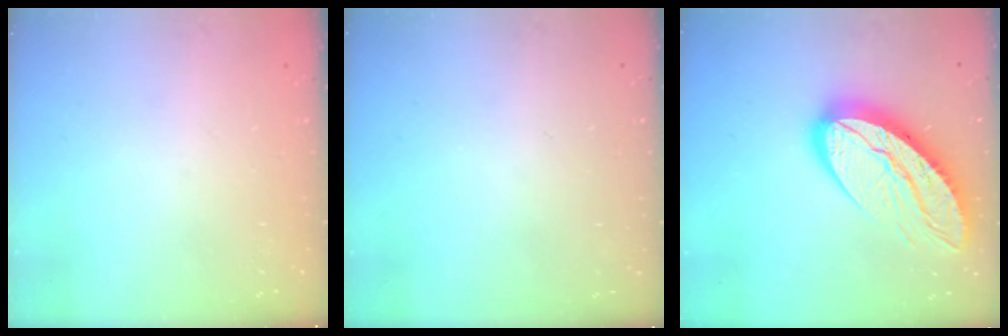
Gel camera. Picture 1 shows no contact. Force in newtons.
{"total": 0.0}
{"total": 16.8, "press": 16.7, "slide": 1.5}